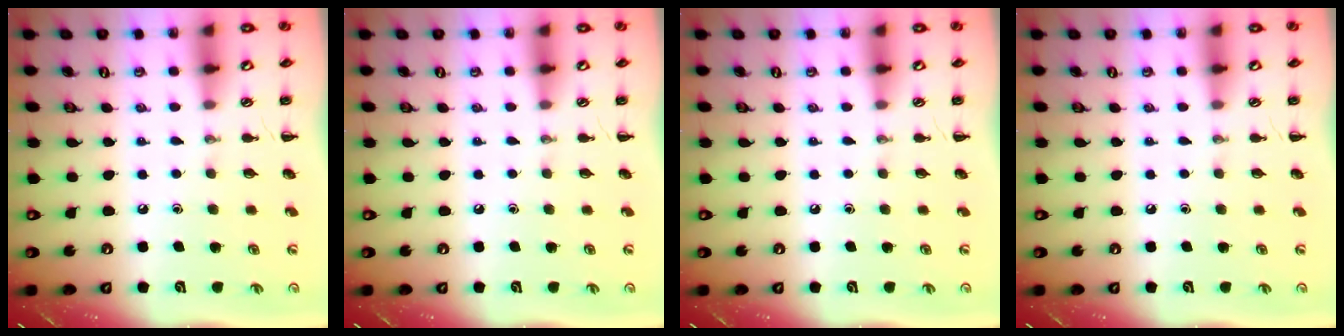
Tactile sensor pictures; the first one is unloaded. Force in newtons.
{"total": 0.0}
{"total": 0.0}
{"total": 0.0}